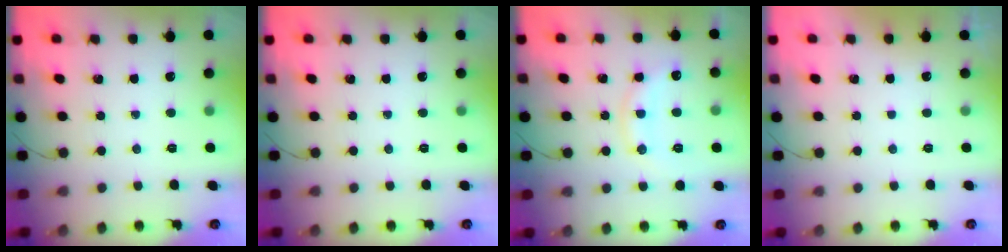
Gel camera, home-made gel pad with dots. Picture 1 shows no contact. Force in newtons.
{"total": 0.0}
{"total": 11.3, "press": 11.3, "slide": 0.3}
{"total": 2.9, "press": 2.9, "slide": 0.1}